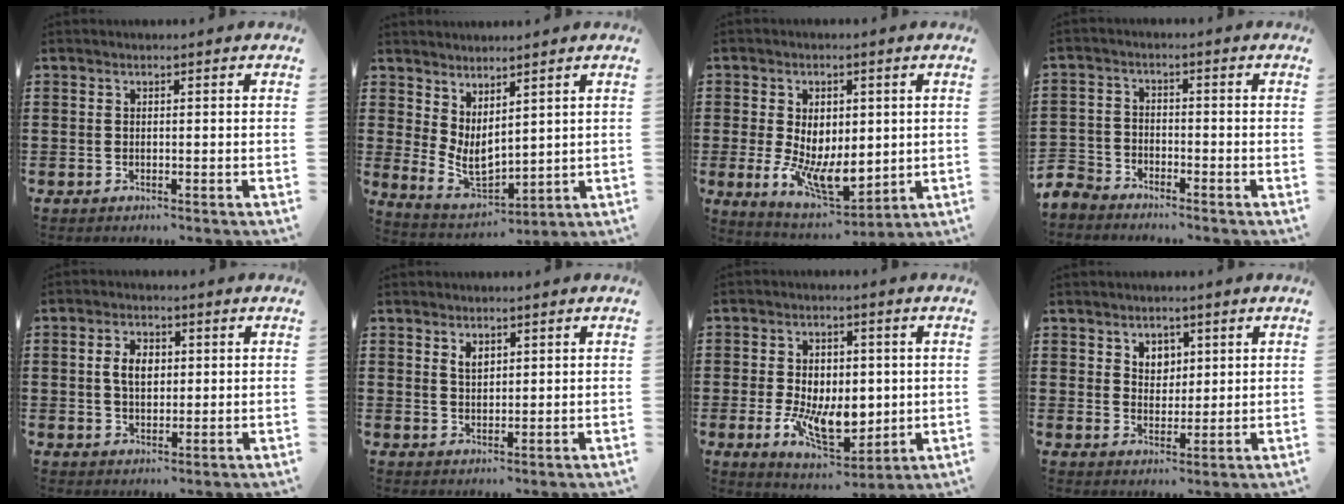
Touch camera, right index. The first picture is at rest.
{"total": 3.9, "force": [1.8, 2.1, 2.7], "torque": [-0.071, -0.017, 0.031]}
{"total": 8.0, "force": [-0.9, 4.9, 6.2], "torque": [-0.126, 0.001, -0.014]}
{"total": 3.7, "force": [-3.6, 1.1, 0.1], "torque": [-0.031, -0.005, -0.084]}
{"total": 4.2, "force": [0.5, 2.7, 3.2], "torque": [-0.061, 0.010, 0.006]}
{"total": 2.2, "force": [1.4, 1.3, 1.2], "torque": [-0.027, 0.004, 0.026]}
{"total": 9.5, "force": [-0.9, 5.9, 7.4], "torque": [-0.136, 0.005, -0.013]}
{"total": 3.5, "force": [2.0, 2.8, 0.9], "torque": [-0.029, 0.013, 0.035]}